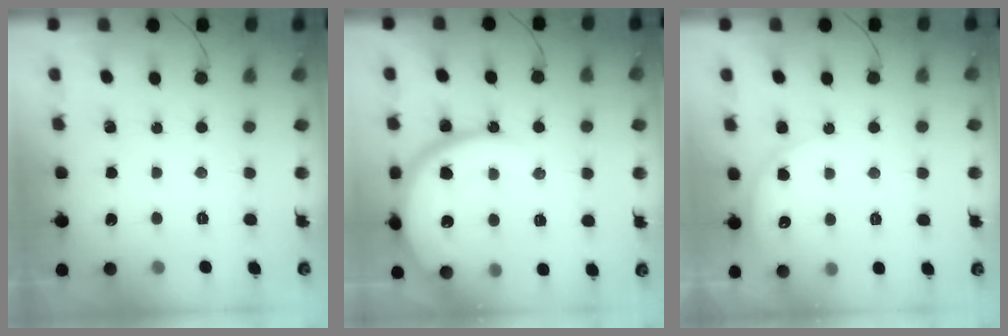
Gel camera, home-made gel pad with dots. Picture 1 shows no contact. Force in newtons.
{"total": 18.8, "press": 18.8, "slide": 1.6}
{"total": 5.7, "press": 5.7, "slide": 0.6}